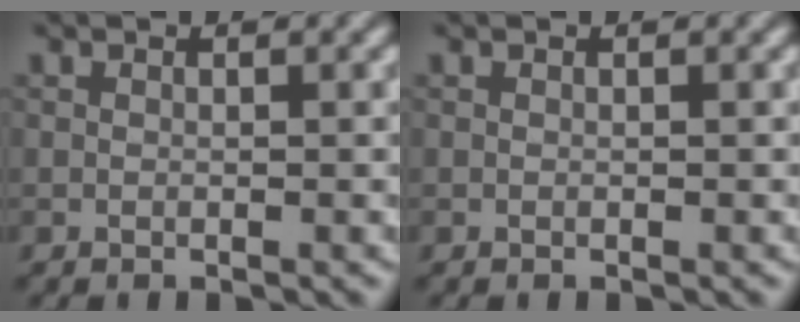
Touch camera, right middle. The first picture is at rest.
{"total": 0.0}